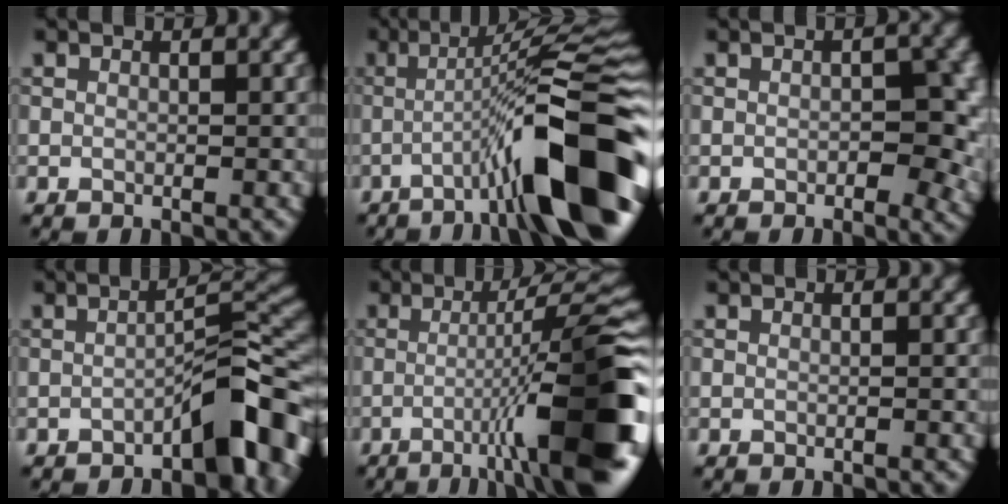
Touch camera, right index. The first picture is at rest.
{"total": 13.7, "force": [-5.1, 2.3, 12.5], "torque": [-0.176, 0.014, -0.078]}
{"total": 4.7, "force": [-0.5, 2.4, 4.0], "torque": [-0.034, -0.002, -0.009]}
{"total": 6.3, "force": [-3.2, 1.4, 5.2], "torque": [-0.066, 0.022, -0.052]}
{"total": 12.0, "force": [-3.9, 1.7, 11.2], "torque": [-0.141, 0.021, -0.061]}
{"total": 0.0}